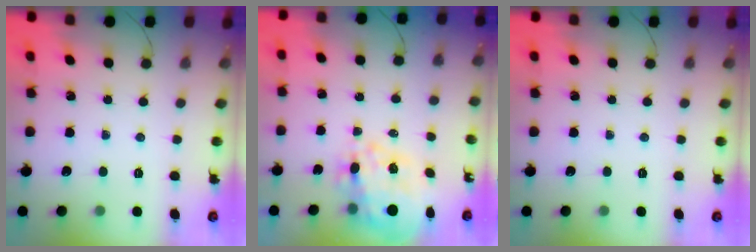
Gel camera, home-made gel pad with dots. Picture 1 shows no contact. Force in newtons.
{"total": 14.6, "press": 14.0, "slide": 4.2}
{"total": 0.0}